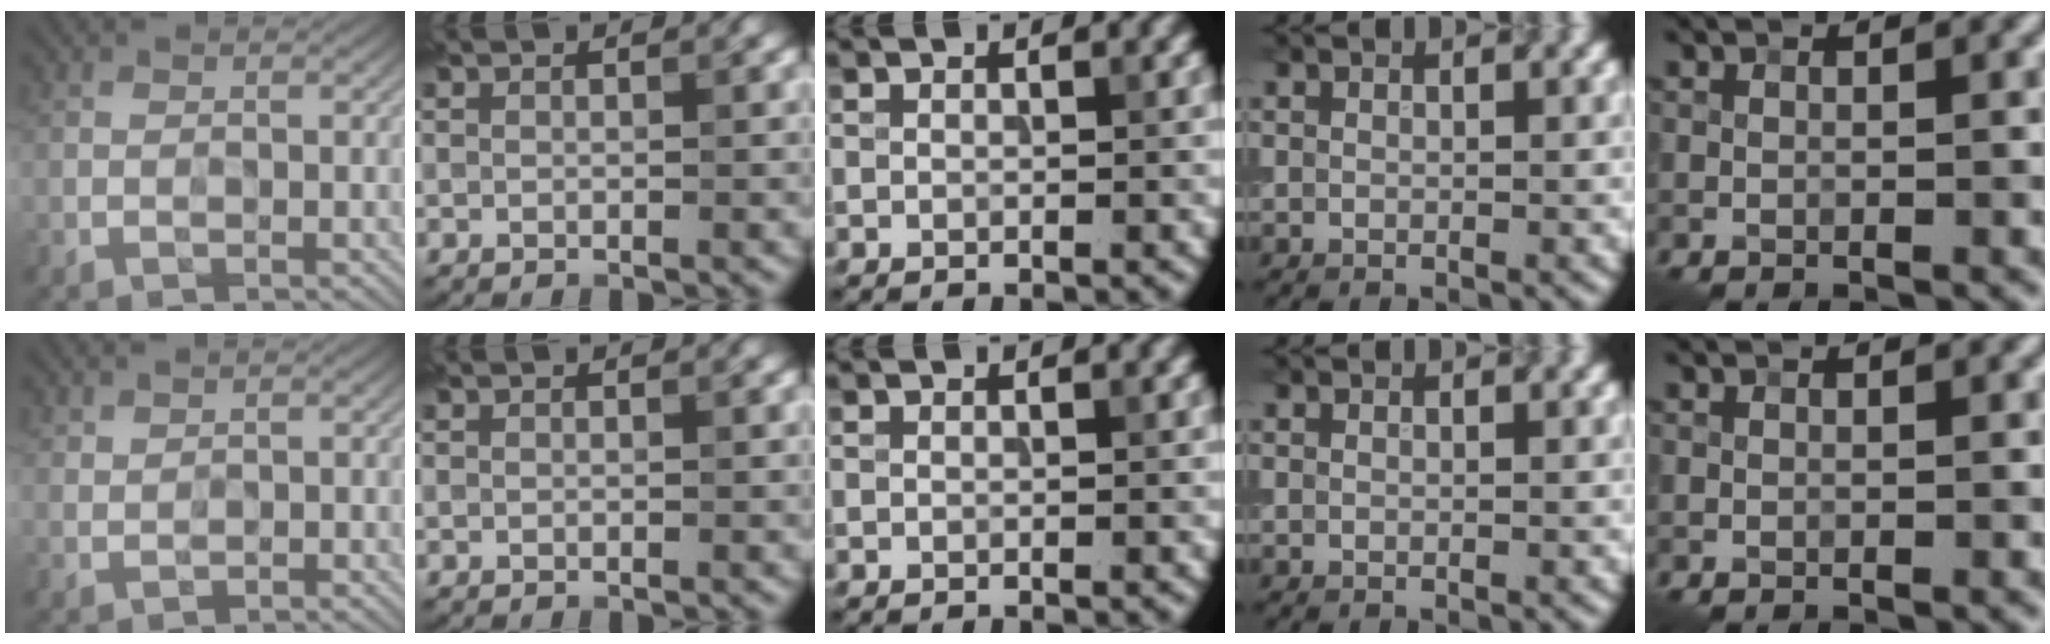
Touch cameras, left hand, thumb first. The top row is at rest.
{"thumb": {"total": 1.1, "force": [0.9, 0.4, 0.5], "torque": [-0.014, 0.001, 0.023]}}